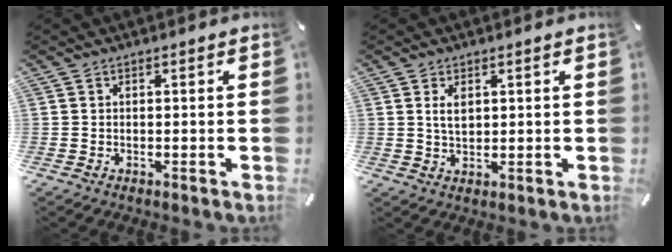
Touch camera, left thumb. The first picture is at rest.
{"total": 3.3, "force": [1.1, 1.9, 2.4], "torque": [-0.045, 0.000, 0.016]}